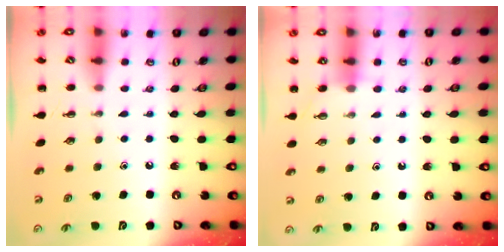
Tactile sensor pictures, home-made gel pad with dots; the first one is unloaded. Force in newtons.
{"total": 4.3, "press": 4.1, "slide": 1.2}